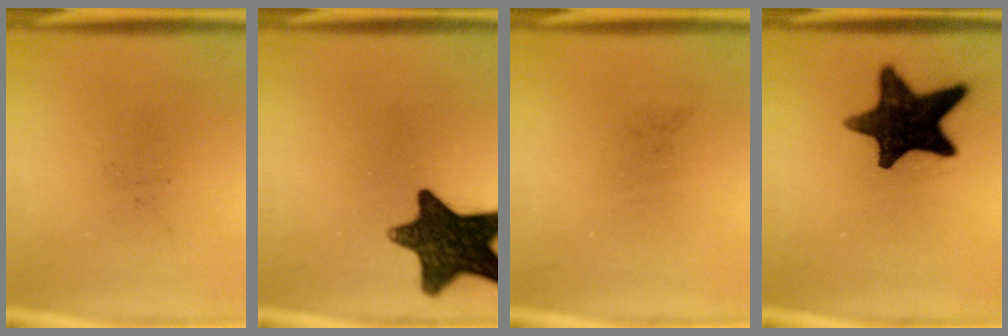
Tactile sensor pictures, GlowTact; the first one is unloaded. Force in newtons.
{"total": 14.4}
{"total": 0.0}
{"total": 15.5}